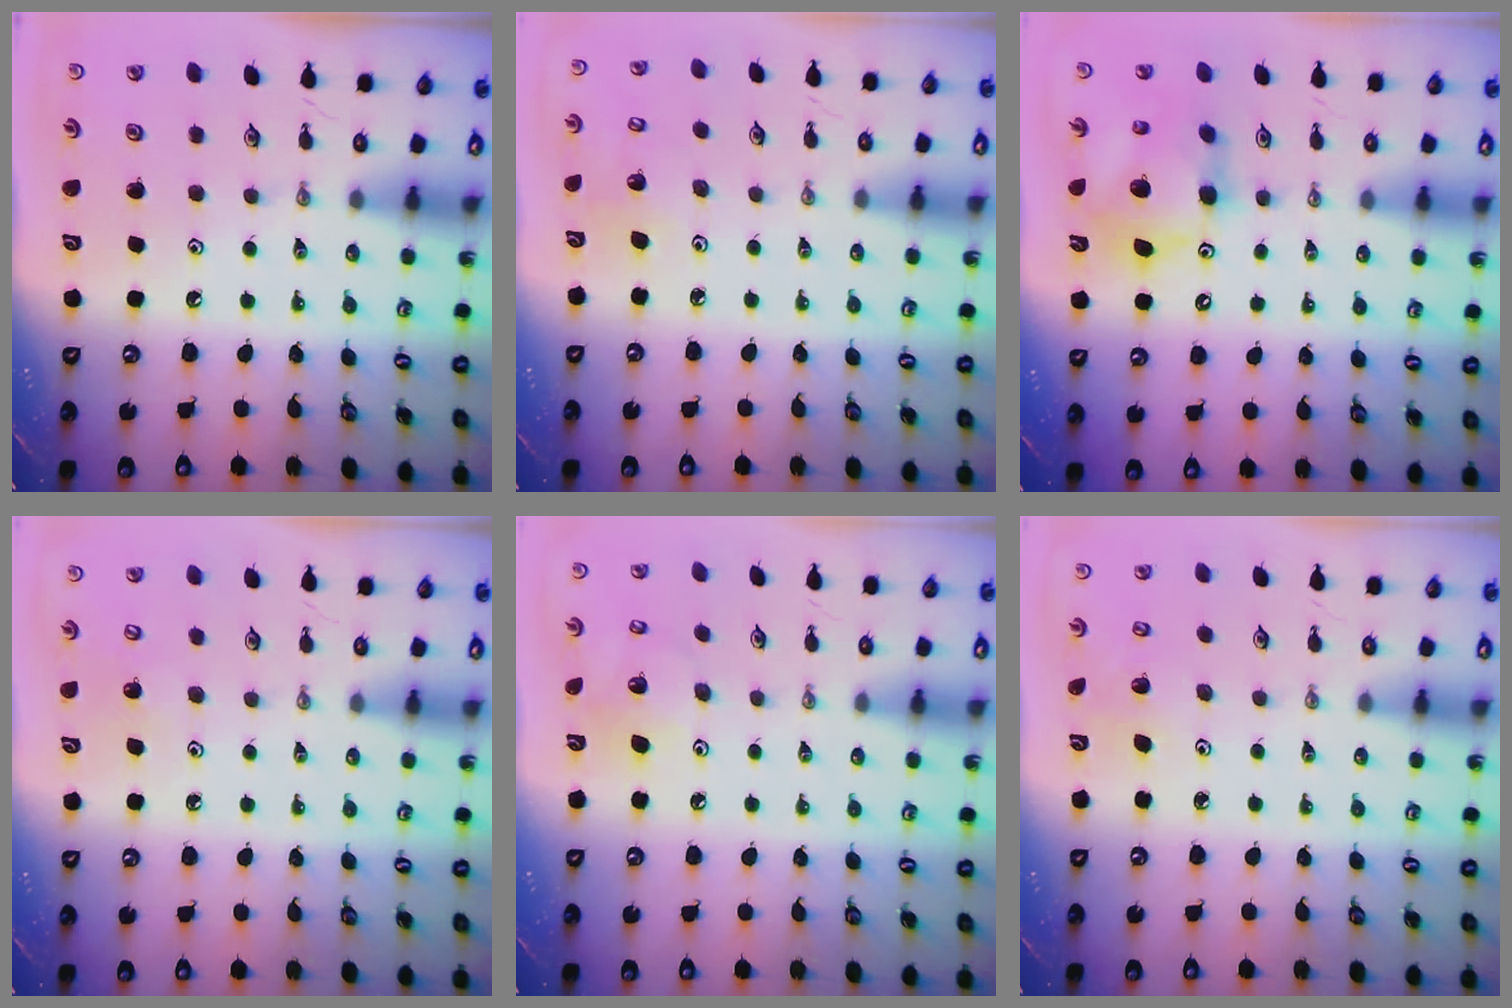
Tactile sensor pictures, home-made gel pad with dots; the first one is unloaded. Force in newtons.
{"total": 3.6, "press": 3.4, "slide": 1.1}
{"total": 12.2, "press": 12.1, "slide": 1.1}
{"total": 5.3, "press": 5.2, "slide": 0.8}
{"total": 6.9, "press": 6.8, "slide": 0.9}
{"total": 3.3, "press": 3.3, "slide": 0.2}